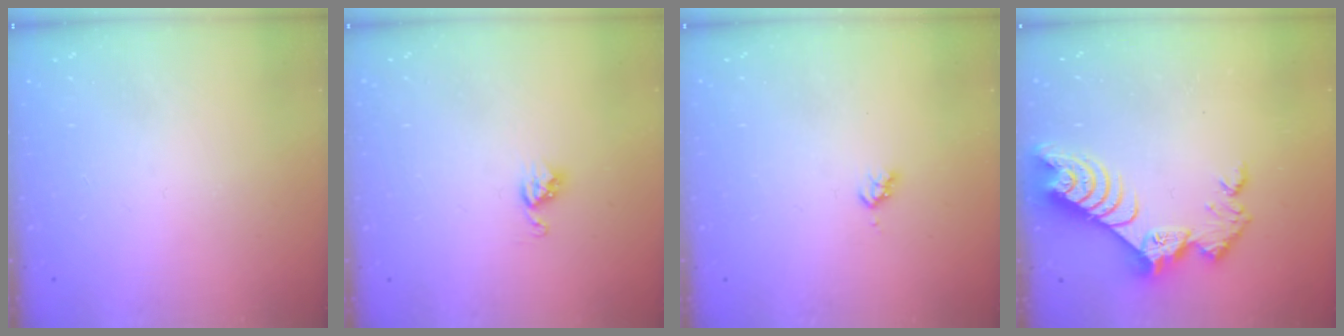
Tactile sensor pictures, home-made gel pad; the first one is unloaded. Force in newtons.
{"total": 5.1, "press": 5.0, "slide": 0.5}
{"total": 3.1, "press": 3.0, "slide": 0.5}
{"total": 9.6, "press": 9.5, "slide": 0.9}